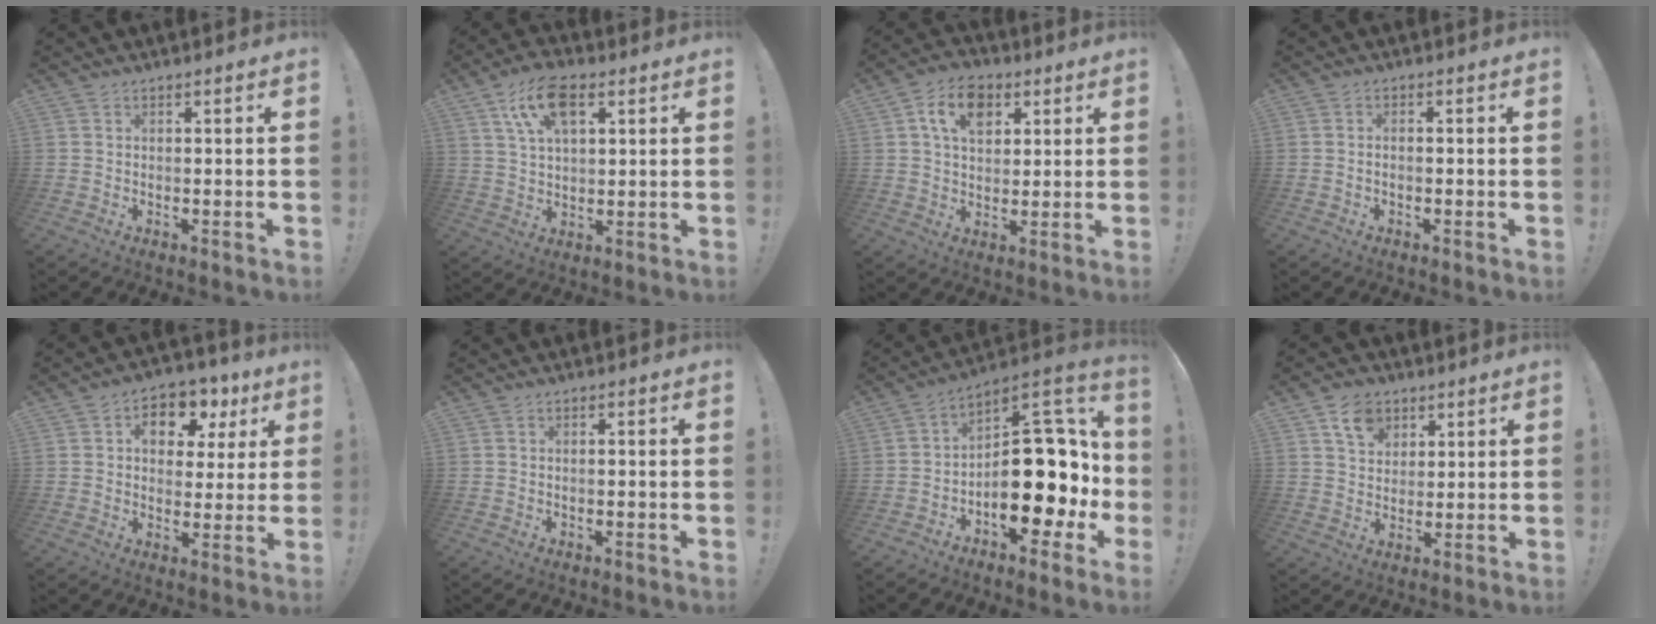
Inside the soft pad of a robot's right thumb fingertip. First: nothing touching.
{"total": 11.8, "force": [5.2, 6.1, 8.6], "torque": [-0.151, 0.003, 0.098]}
{"total": 10.8, "force": [4.0, 7.5, 6.6], "torque": [-0.106, 0.005, 0.075]}
{"total": 0.9, "force": [-0.6, 0.2, 0.7], "torque": [-0.011, 0.003, -0.010]}
{"total": 10.2, "force": [3.8, 7.3, 6.1], "torque": [-0.078, -0.016, 0.069]}
{"total": 0.9, "force": [-0.6, -0.4, 0.5], "torque": [-0.013, -0.001, -0.010]}
{"total": 22.8, "force": [-4.1, 12.5, 18.7], "torque": [-0.244, 0.020, -0.044]}
{"total": 8.2, "force": [4.4, 6.0, 3.4], "torque": [-0.051, -0.014, 0.083]}